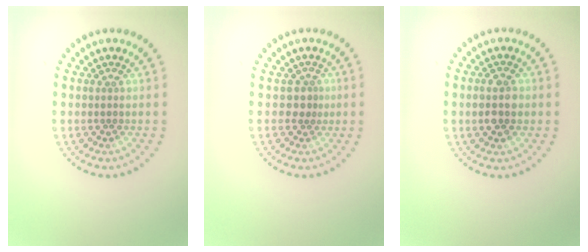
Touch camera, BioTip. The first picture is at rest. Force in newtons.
{"total": 1.1, "press": 0.7, "slide": 0.9}
{"total": 2.4, "press": 2.4, "slide": 0.3}